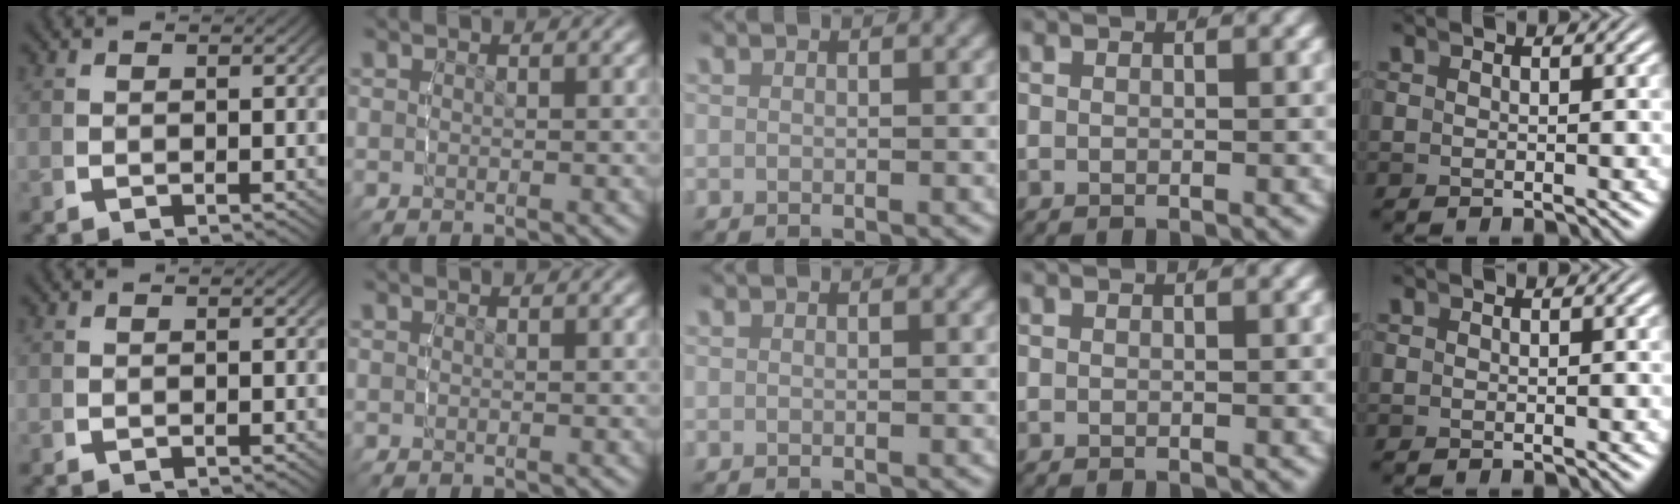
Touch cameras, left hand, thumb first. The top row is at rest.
{}